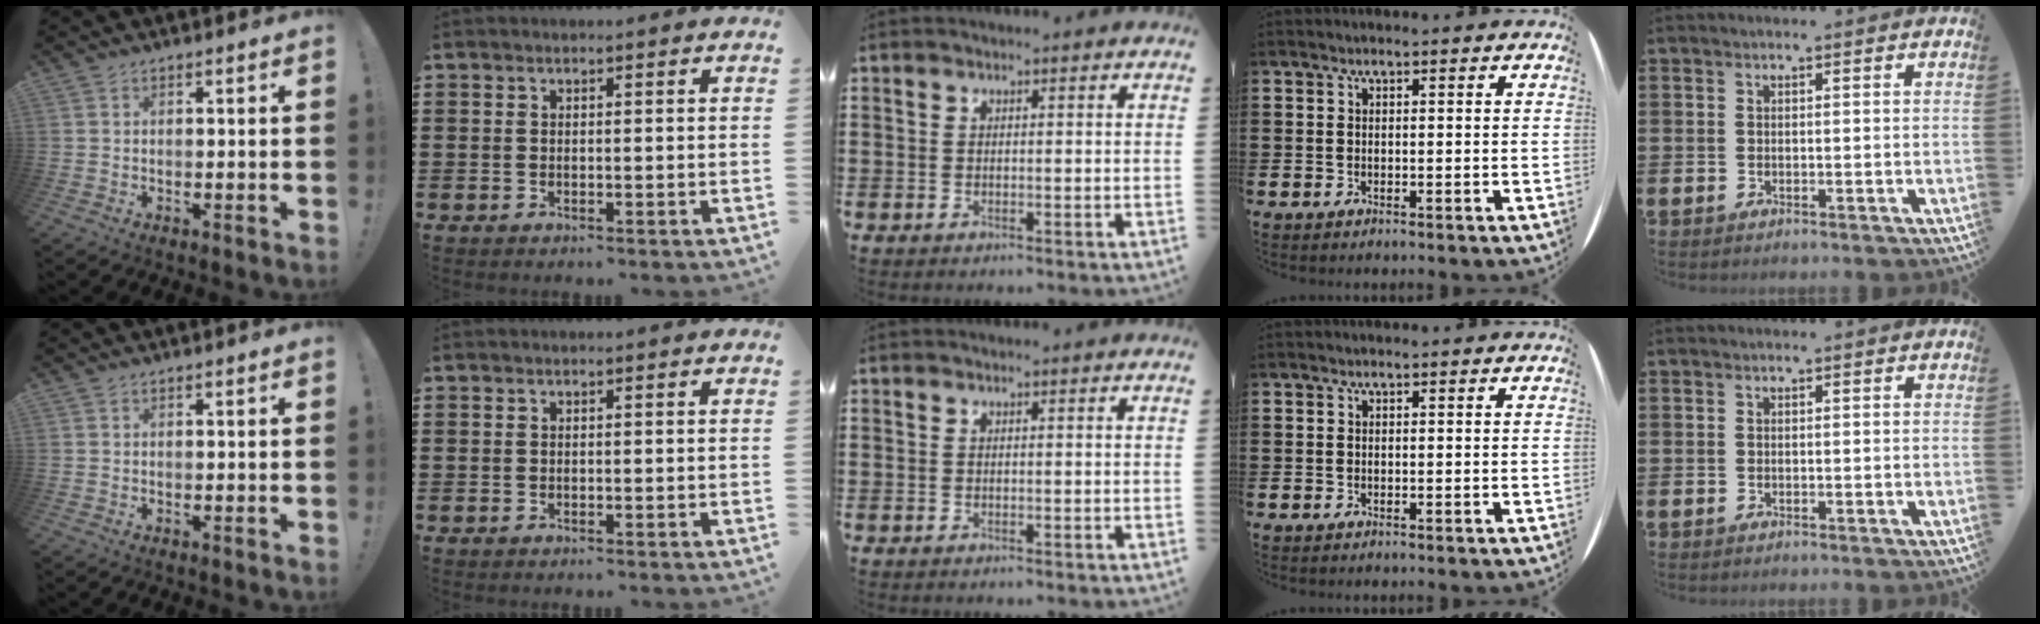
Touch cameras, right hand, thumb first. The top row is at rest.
{}